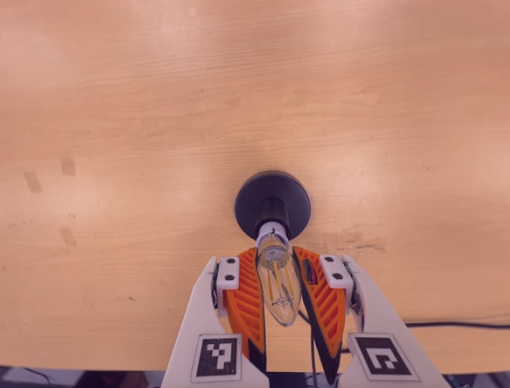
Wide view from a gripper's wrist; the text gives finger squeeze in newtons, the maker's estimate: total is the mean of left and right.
{"total": 17.0, "left": 16.9, "right": 17.0}